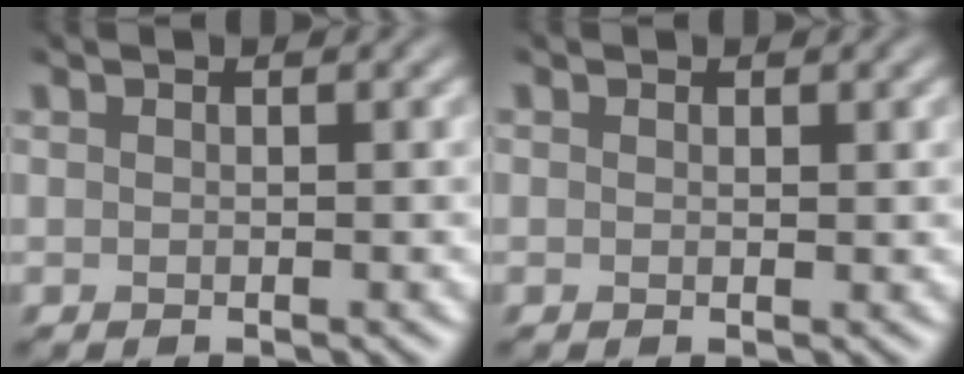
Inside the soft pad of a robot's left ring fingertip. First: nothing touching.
{"total": 0.0}